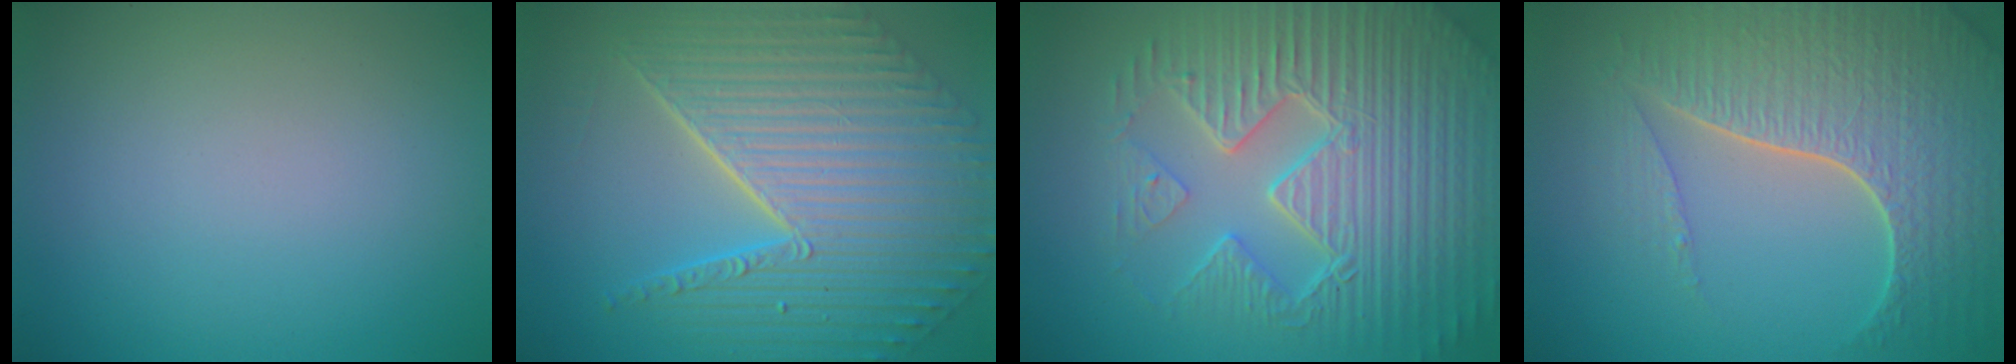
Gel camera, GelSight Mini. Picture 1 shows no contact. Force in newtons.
{"total": 10.5, "press": 7.2, "slide": 7.6}
{"total": 9.0, "press": 6.4, "slide": 6.3}
{"total": 7.7, "press": 5.6, "slide": 5.2}